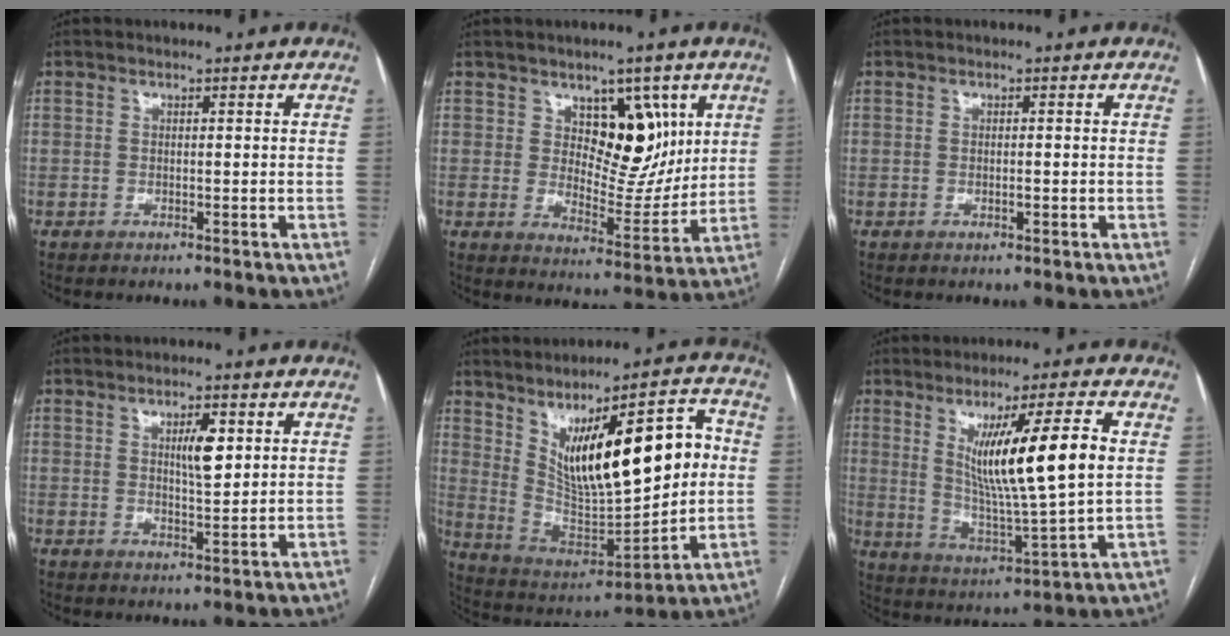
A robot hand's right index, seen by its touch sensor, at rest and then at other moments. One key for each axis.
{"total": 9.7, "fx": 4.1, "fy": 5.6, "fz": 6.7, "tx": -0.086, "ty": 0.003, "tz": 0.074}
{"total": 0.7, "fx": -0.2, "fy": 0.3, "fz": 0.7, "tx": -0.013, "ty": 0.000, "tz": -0.001}
{"total": 4.3, "fx": 1.4, "fy": 1.0, "fz": 4.0, "tx": -0.067, "ty": 0.000, "tz": 0.025}
{"total": 19.1, "fx": 4.2, "fy": 5.7, "fz": 17.8, "tx": -0.287, "ty": 0.019, "tz": 0.086}
{"total": 14.2, "fx": 3.3, "fy": 0.0, "fz": 13.9, "tx": -0.240, "ty": -0.015, "tz": 0.060}